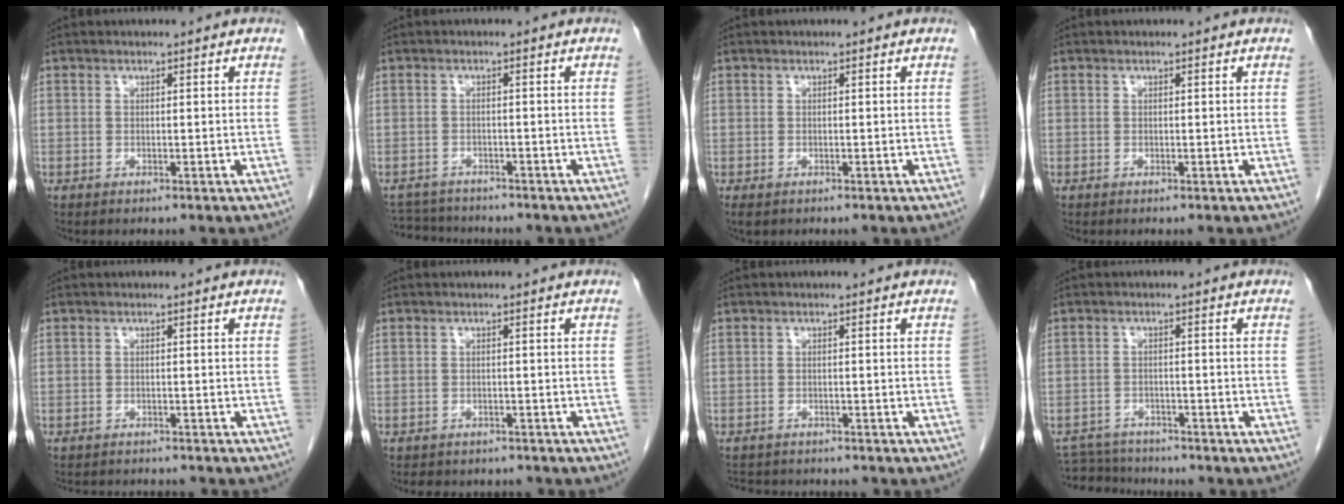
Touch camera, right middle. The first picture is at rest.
{"total": 5.7, "force": [-5.6, 1.3, 0.5], "torque": [-0.008, -0.002, -0.088]}
{"total": 1.4, "force": [-0.9, 0.9, 0.6], "torque": [-0.011, -0.001, -0.009]}
{"total": 0.0}
{"total": 5.9, "force": [-5.6, 1.3, 1.4], "torque": [-0.016, -0.003, -0.072]}
{"total": 6.1, "force": [-5.3, 2.6, 1.4], "torque": [-0.020, 0.004, -0.062]}
{"total": 7.0, "force": [-6.5, 2.1, 1.9], "torque": [-0.029, -0.002, -0.087]}
{"total": 6.4, "force": [-6.2, 1.4, 0.4], "torque": [-0.007, -0.002, -0.103]}